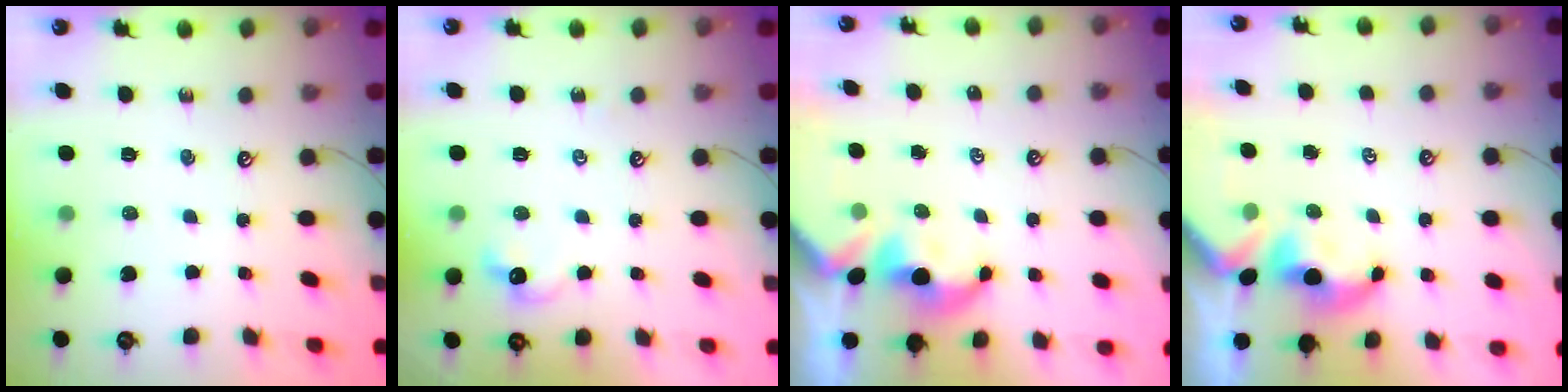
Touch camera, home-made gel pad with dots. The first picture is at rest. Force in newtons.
{"total": 7.5, "press": 7.5, "slide": 0.8}
{"total": 1.5, "press": 1.5, "slide": 0.2}
{"total": 0.6, "press": 0.4, "slide": 0.4}